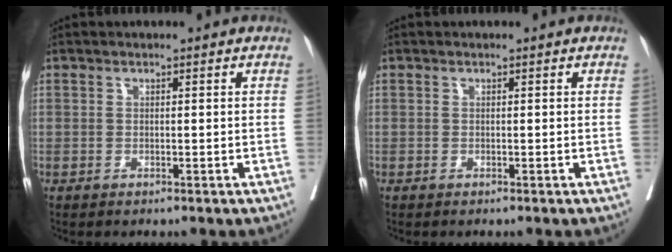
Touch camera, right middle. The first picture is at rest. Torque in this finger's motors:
{"motor_torque": [0.65, -0.62, 0.04, 0.01]}